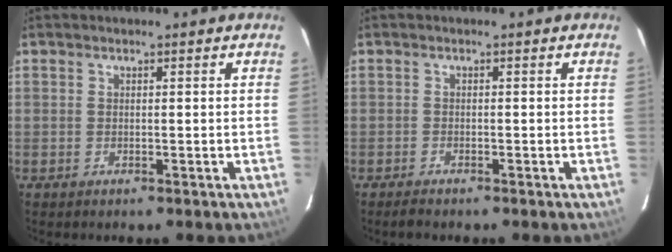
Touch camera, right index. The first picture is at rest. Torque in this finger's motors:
{"motor_torque": [0.14, -0.13, -0.02, 0.02]}